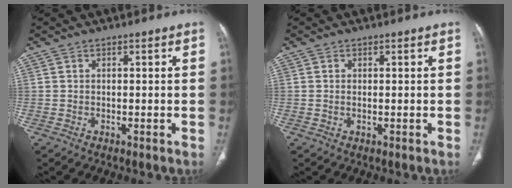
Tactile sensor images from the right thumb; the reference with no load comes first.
{"total": 0.6, "force": [0.1, 0.3, 0.5], "torque": [-0.015, 0.000, 0.004]}